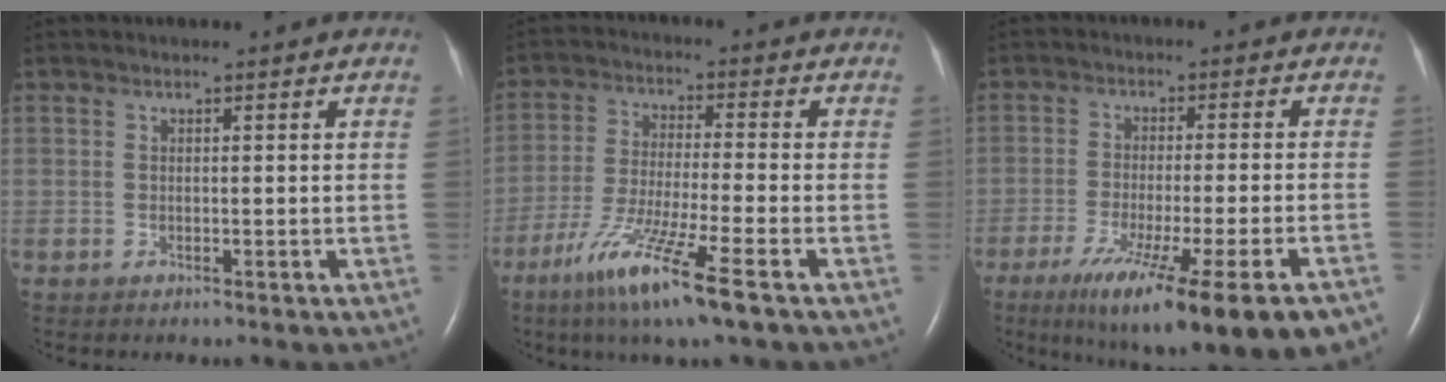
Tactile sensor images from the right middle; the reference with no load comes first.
{"total": 11.7, "force": [-6.7, -0.3, 9.6], "torque": [-0.195, -0.036, -0.125]}
{"total": 19.7, "force": [-13.1, 1.4, 14.7], "torque": [-0.173, -0.049, -0.198]}